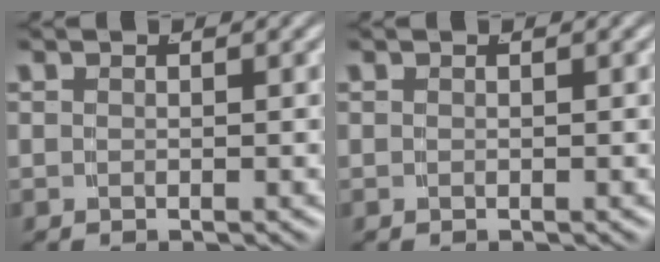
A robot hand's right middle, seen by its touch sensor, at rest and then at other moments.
{"total": 0.0}